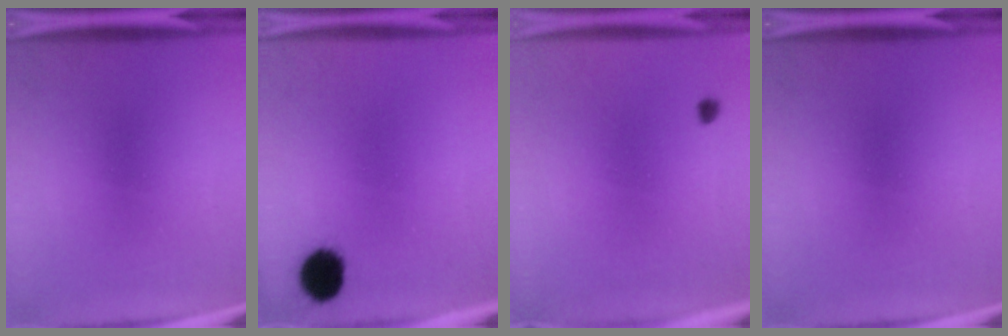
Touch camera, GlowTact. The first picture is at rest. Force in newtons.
{"total": 7.4}
{"total": 0.9}
{"total": 0.0}